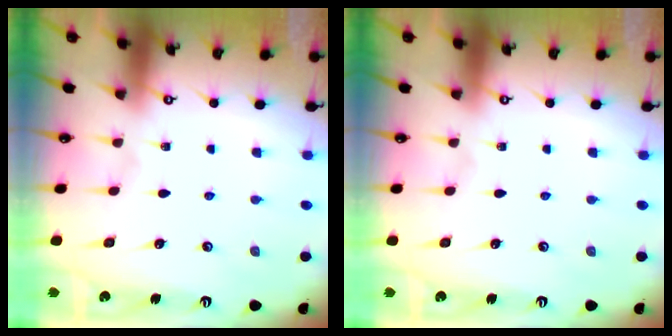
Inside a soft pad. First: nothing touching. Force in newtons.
{"total": 0.0}